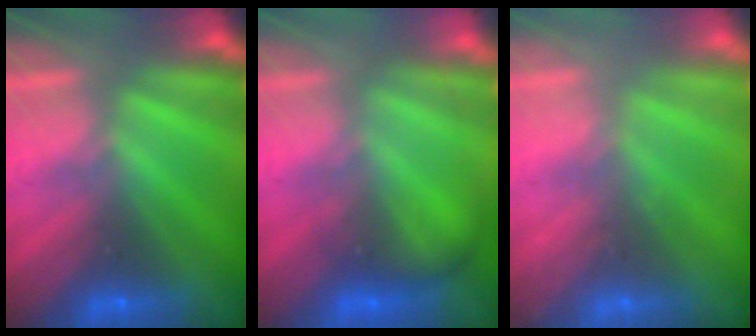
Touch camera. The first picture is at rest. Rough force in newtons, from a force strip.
{"total": 1.8}
{"total": 2.3}